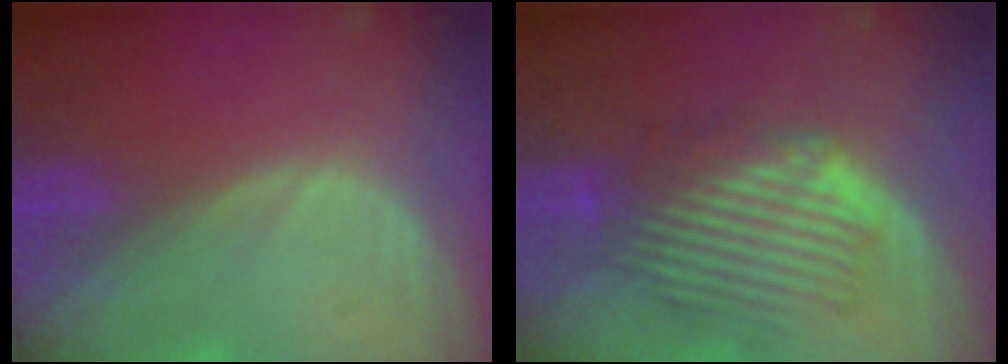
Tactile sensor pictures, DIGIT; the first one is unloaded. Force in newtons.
{"total": 8.4, "press": 8.0, "slide": 2.5}